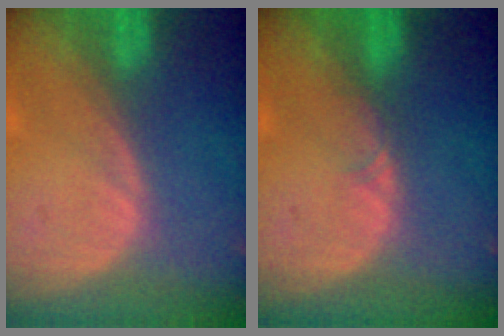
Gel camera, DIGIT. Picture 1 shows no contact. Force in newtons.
{"total": 0.9, "press": 0.8, "slide": 0.2}